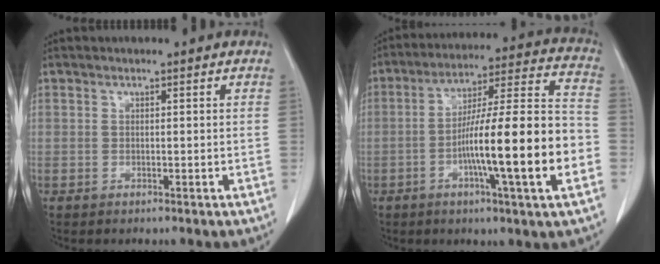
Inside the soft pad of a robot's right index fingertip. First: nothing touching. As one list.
[{"total": 19.0, "force": [-5.0, 0.6, 18.3], "torque": [-0.279, 0.010, -0.079]}]